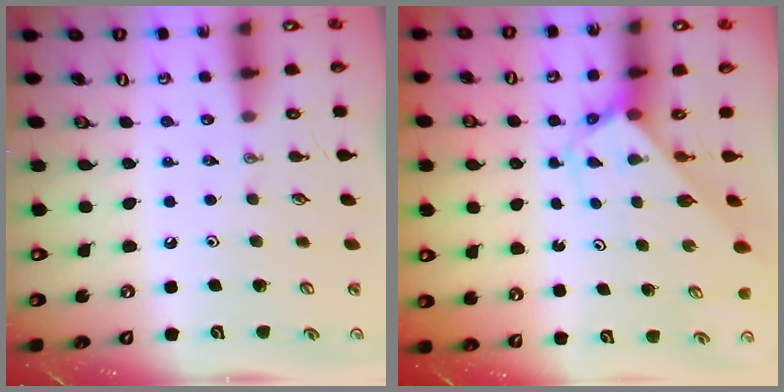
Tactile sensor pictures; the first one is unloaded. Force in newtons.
{"total": 2.9, "press": 2.9, "slide": 0.2}